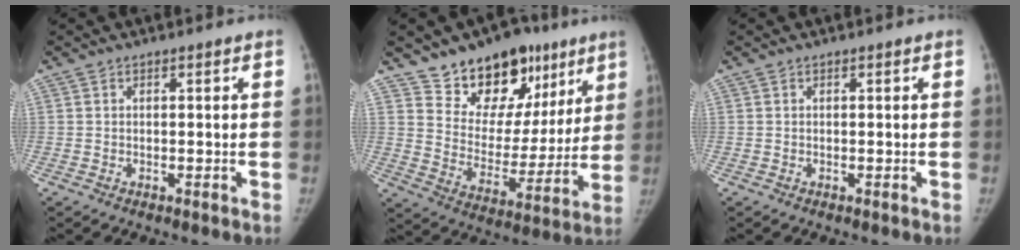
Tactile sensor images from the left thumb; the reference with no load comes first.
{"total": 19.9, "force": [13.1, 12.0, 8.9], "torque": [-0.066, -0.060, 0.207]}
{"total": 0.0}